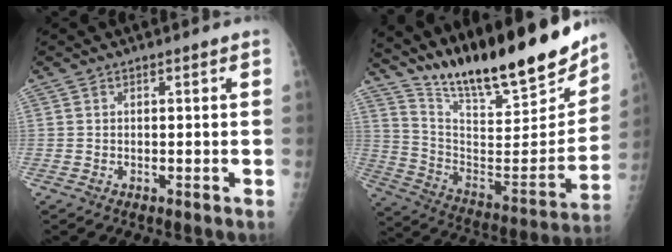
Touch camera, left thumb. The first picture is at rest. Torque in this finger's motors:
{"motor_torque": [0.87, 0.81, 1.41, -1.36, 0.11]}